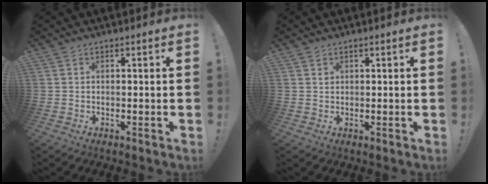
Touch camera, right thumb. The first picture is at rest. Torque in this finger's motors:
{"motor_torque": [-0.05, 0.23, -0.07, 0.18, 0.00]}